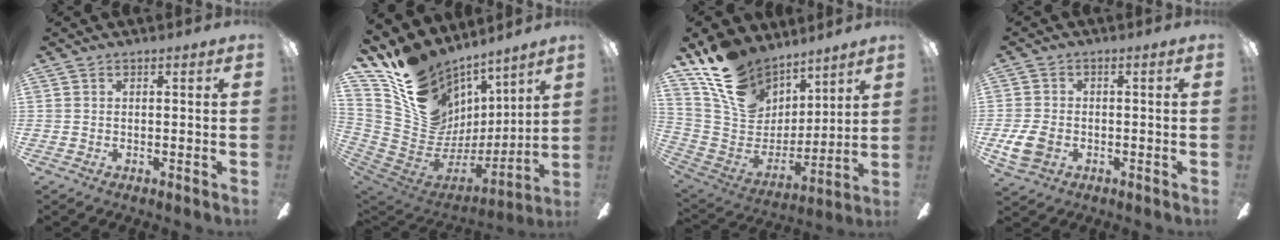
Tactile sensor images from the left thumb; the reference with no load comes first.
{"total": 18.3, "force": [12.4, 12.2, 5.7], "torque": [-0.112, -0.102, 0.249]}
{"total": 19.0, "force": [12.8, 12.1, 7.2], "torque": [-0.150, -0.075, 0.246]}
{"total": 6.1, "force": [-2.0, 4.3, 3.9], "torque": [-0.086, 0.001, -0.038]}